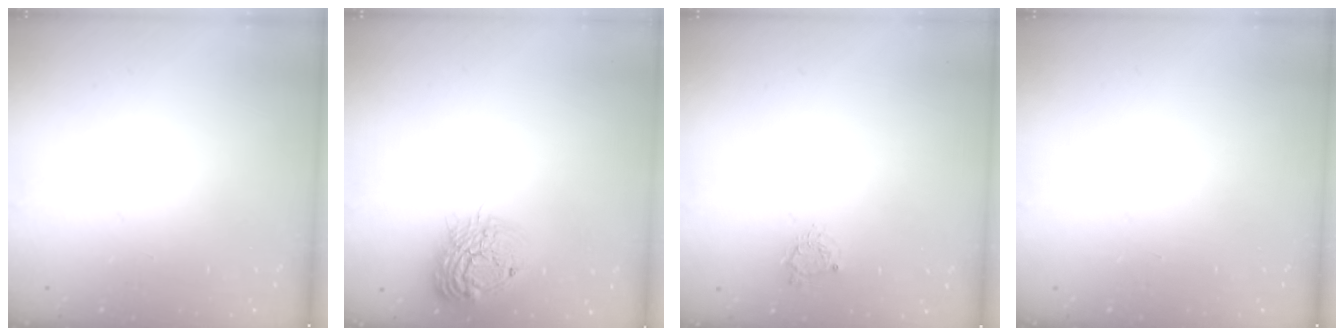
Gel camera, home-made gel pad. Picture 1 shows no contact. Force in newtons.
{"total": 14.5, "press": 14.4, "slide": 1.4}
{"total": 3.7, "press": 3.7, "slide": 0.6}
{"total": 0.0}